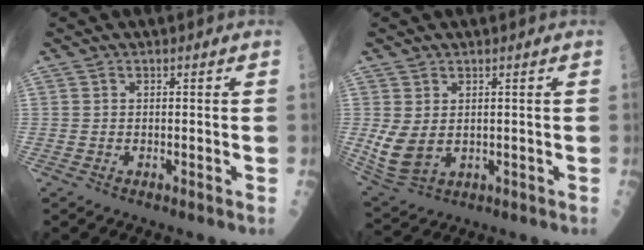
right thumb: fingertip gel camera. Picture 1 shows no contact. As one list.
[{"total": 6.6, "force": [0.4, 4.4, 4.8], "torque": [-0.097, -0.007, 0.026]}]